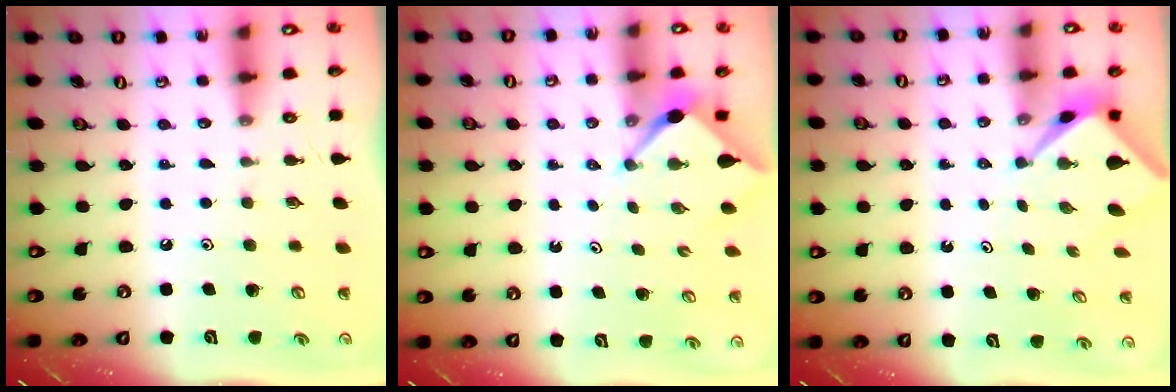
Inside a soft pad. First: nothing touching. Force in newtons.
{"total": 2.6, "press": 2.5, "slide": 0.4}
{"total": 2.1, "press": 2.1, "slide": 0.2}